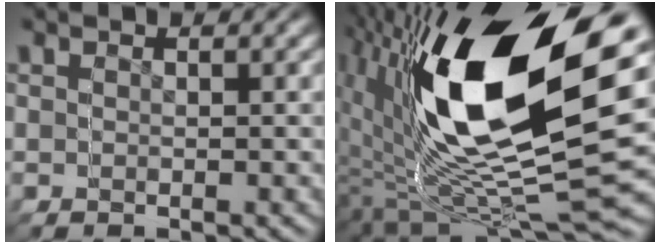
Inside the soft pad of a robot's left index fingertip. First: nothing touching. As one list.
[{"total": 19.7, "force": [3.7, 9.9, 16.6], "torque": [-0.290, 0.023, 0.064]}]